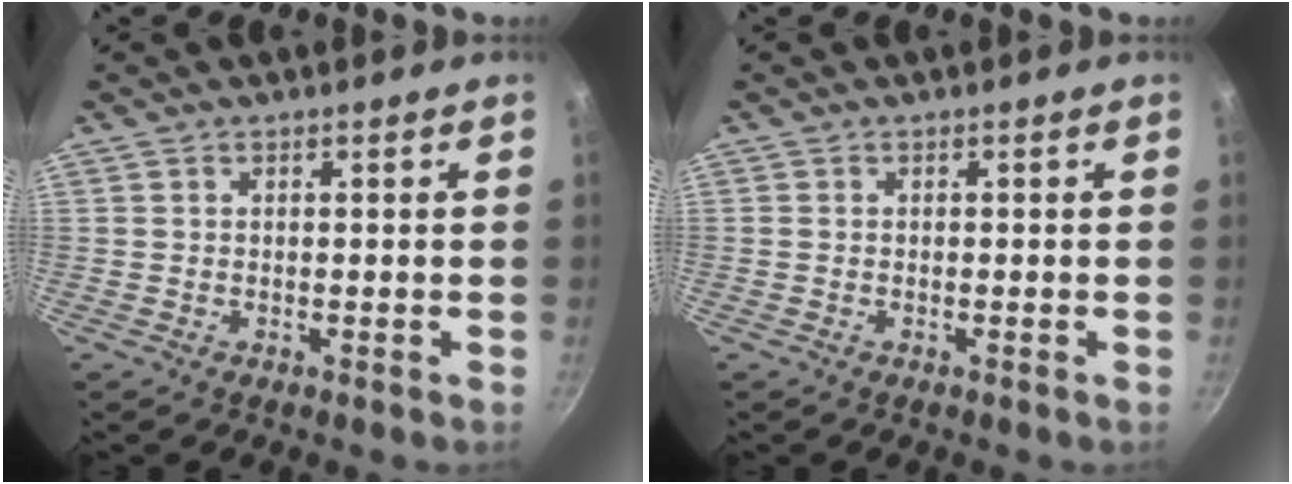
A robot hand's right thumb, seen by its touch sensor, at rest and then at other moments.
{"total": 0.0}